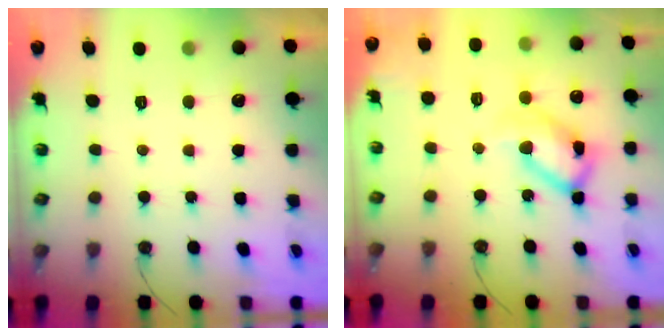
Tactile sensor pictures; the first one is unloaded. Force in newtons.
{"total": 15.9, "press": 15.8, "slide": 2.1}